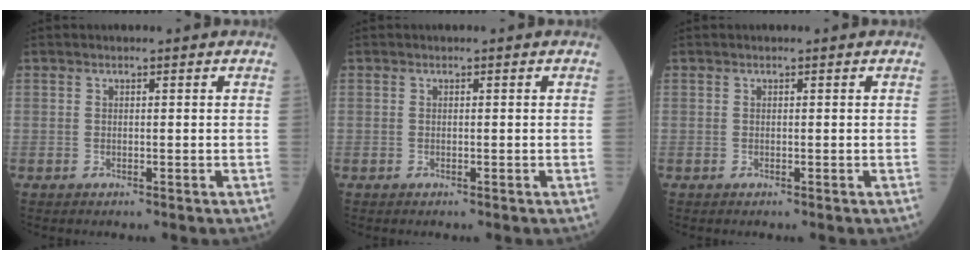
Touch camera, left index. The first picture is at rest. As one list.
[{"total": 0.0}, {"total": 0.0}]